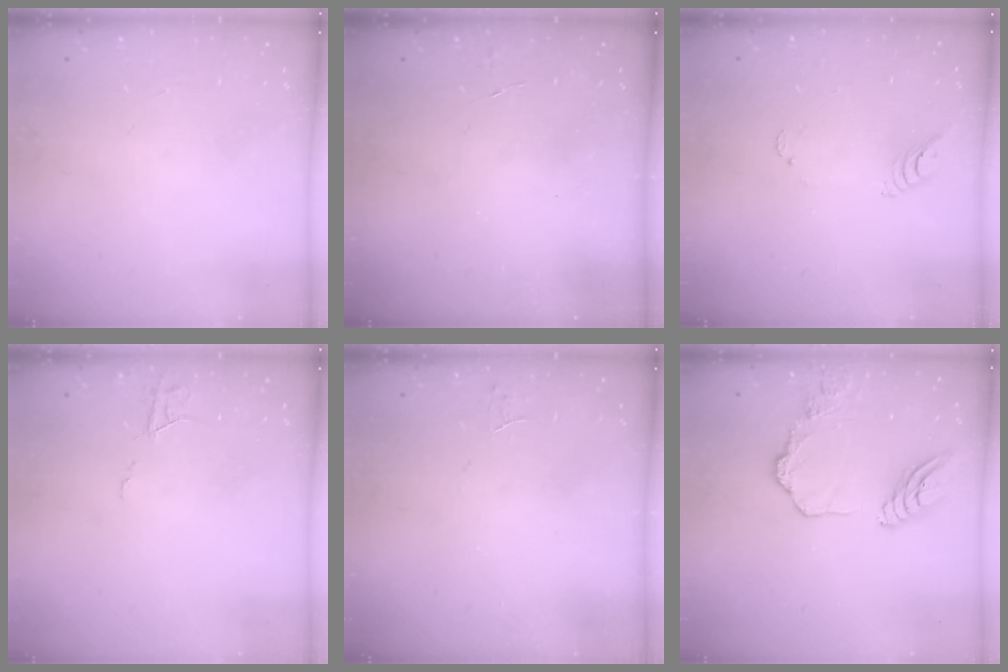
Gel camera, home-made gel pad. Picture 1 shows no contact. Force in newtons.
{"total": 2.8, "press": 2.8, "slide": 0.3}
{"total": 3.8, "press": 3.8, "slide": 0.2}
{"total": 5.6, "press": 5.6, "slide": 0.3}
{"total": 2.8, "press": 2.8, "slide": 0.2}
{"total": 13.8, "press": 13.7, "slide": 1.8}